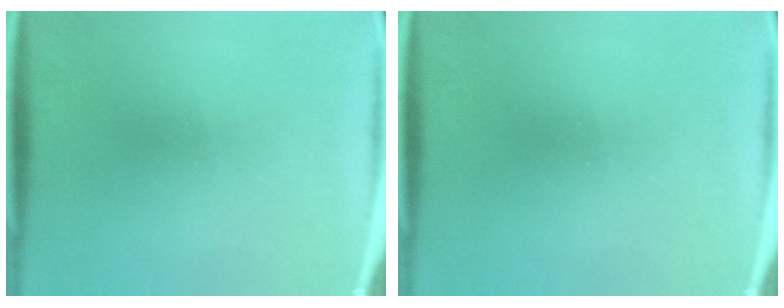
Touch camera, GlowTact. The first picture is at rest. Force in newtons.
{"total": 0.0}